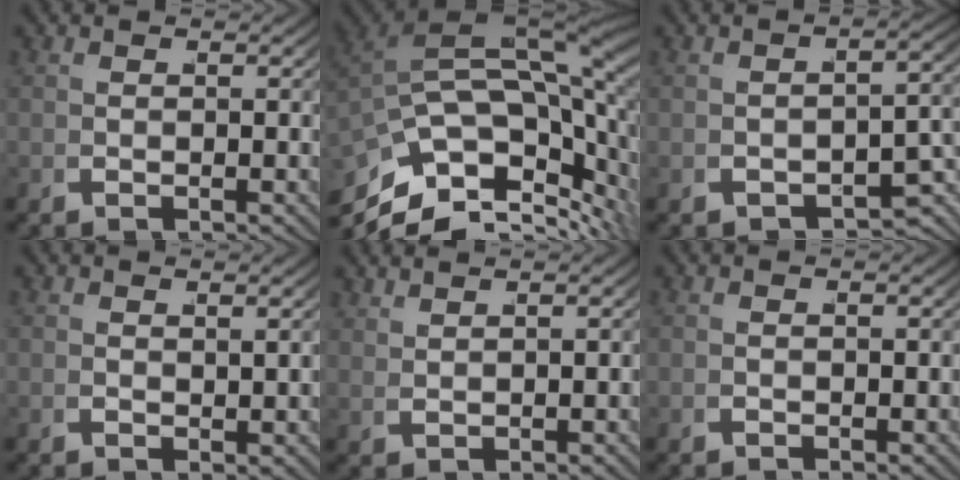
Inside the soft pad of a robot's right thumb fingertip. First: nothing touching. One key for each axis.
{"total": 17.5, "fx": -0.8, "fy": 10.8, "fz": 13.8, "tx": -0.232, "ty": -0.022, "tz": 0.000}
{"total": 3.4, "fx": -2.3, "fy": 1.6, "fz": 1.9, "tx": -0.025, "ty": -0.009, "tz": -0.028}
{"total": 0.6, "fx": 0.5, "fy": -0.2, "fz": 0.1, "tx": 0.007, "ty": 0.005, "tz": 0.012}
{"total": 1.5, "fx": 1.5, "fy": -0.3, "fz": 0.1, "tx": 0.007, "ty": 0.009, "tz": 0.033}
{"total": 0.0}